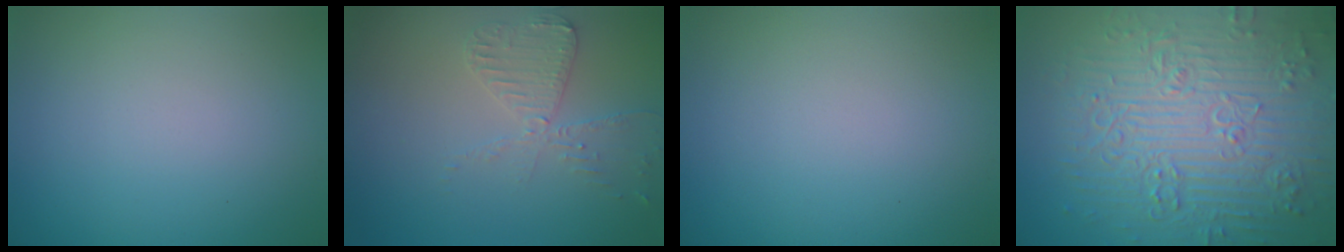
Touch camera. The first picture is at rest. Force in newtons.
{"total": 2.9, "press": 2.8, "slide": 0.6}
{"total": 0.0}
{"total": 9.5, "press": 6.9, "slide": 6.4}